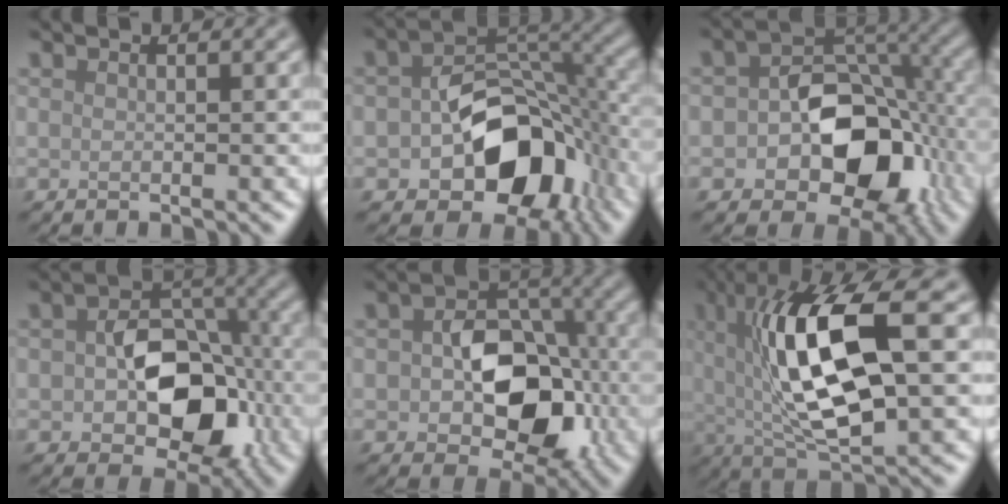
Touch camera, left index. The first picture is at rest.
{"total": 10.8, "force": [-3.3, 7.0, 7.5], "torque": [-0.108, 0.000, -0.052]}
{"total": 10.5, "force": [-2.7, 7.0, 7.4], "torque": [-0.108, -0.004, -0.046]}
{"total": 8.7, "force": [-1.3, 5.8, 6.3], "torque": [-0.090, -0.002, -0.017]}
{"total": 8.5, "force": [-0.9, 5.8, 6.1], "torque": [-0.086, 0.000, -0.013]}
{"total": 11.6, "force": [2.2, 3.4, 10.8], "torque": [-0.197, 0.003, 0.043]}